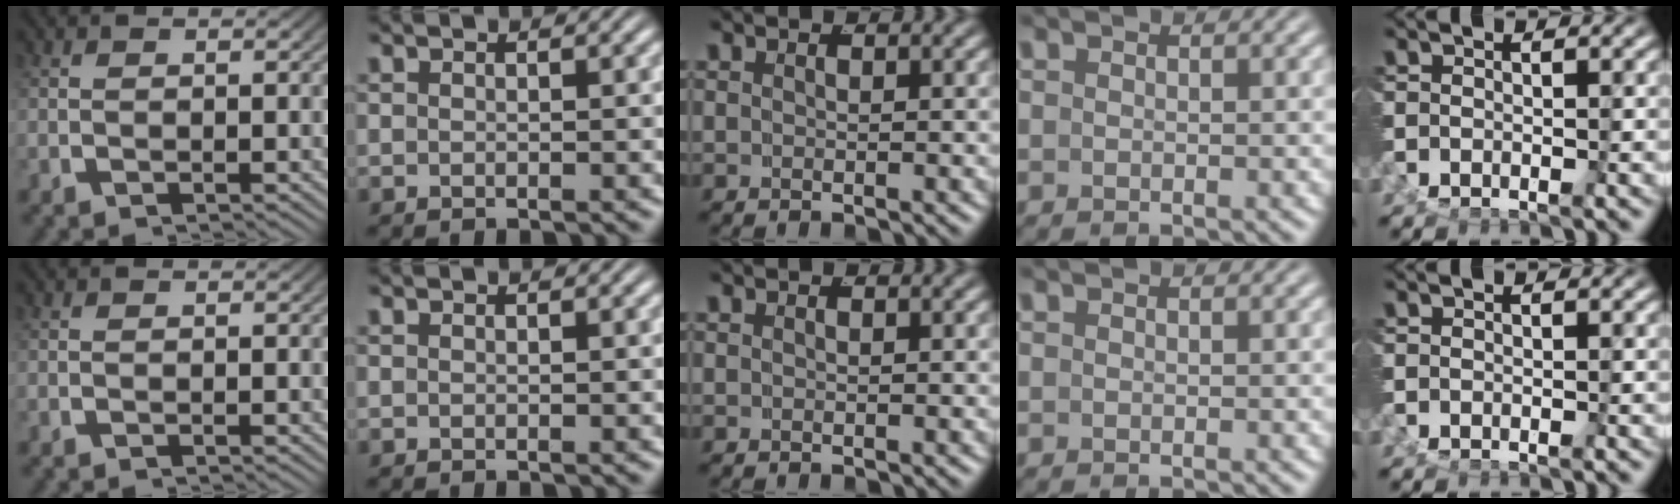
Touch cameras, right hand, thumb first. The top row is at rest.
{}